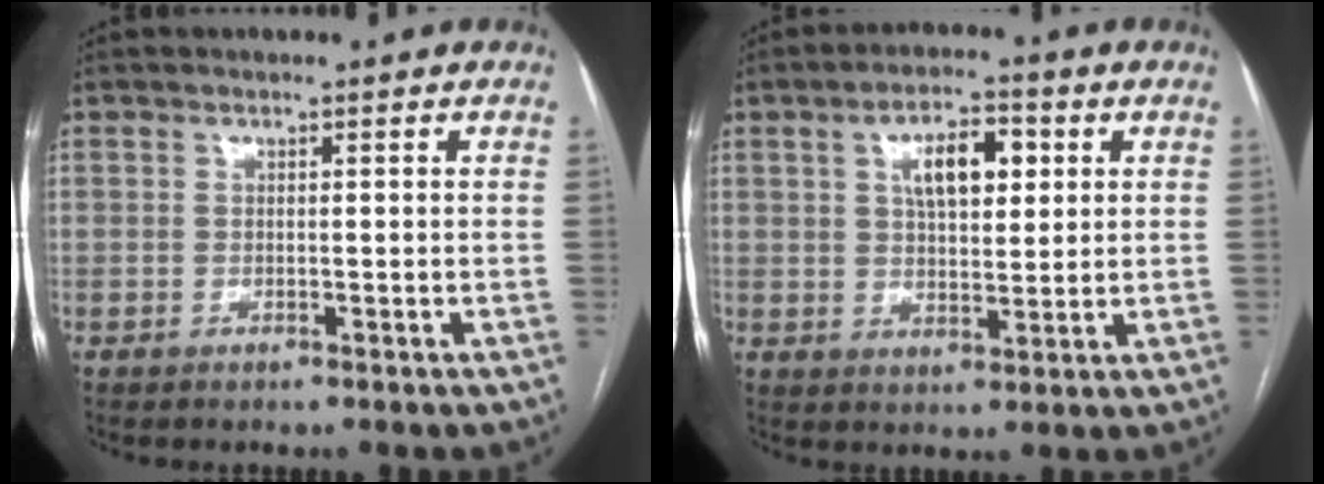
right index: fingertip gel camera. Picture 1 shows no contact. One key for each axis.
{"total": 8.0, "fx": 2.6, "fy": 3.4, "fz": 6.7, "tx": -0.112, "ty": 0.015, "tz": 0.045}